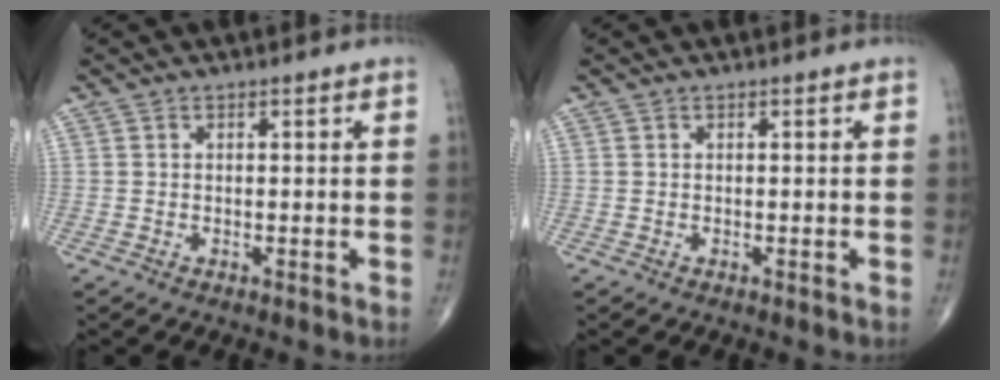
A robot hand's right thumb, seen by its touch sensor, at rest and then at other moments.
{"total": 0.0}